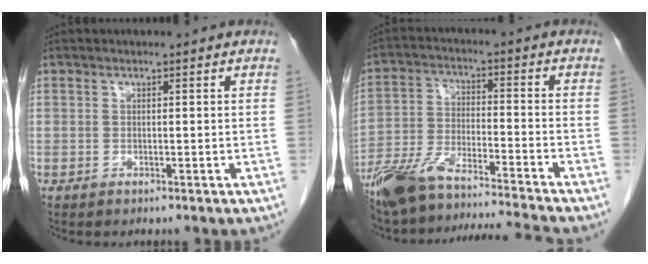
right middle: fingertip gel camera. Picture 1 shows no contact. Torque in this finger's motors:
{"motor_torque": [1.13, -1.01, 0.84, 0.18]}